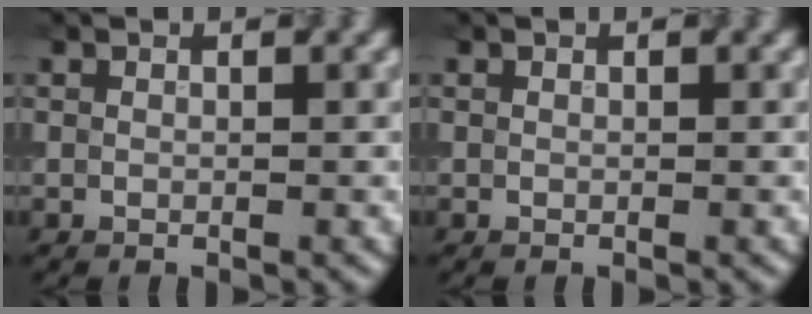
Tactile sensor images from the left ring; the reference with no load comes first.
{"total": 0.0}